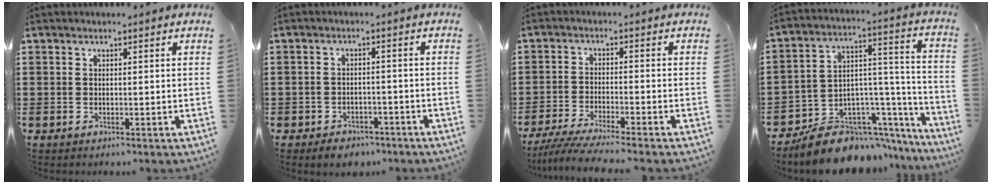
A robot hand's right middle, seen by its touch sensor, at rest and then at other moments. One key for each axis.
{"total": 2.4, "fx": -2.2, "fy": 0.9, "fz": 0.1, "tx": -0.008, "ty": 0.004, "tz": -0.048}
{"total": 4.6, "fx": -4.3, "fy": -0.2, "fz": 1.7, "tx": -0.049, "ty": -0.018, "tz": -0.089}
{"total": 10.5, "fx": -9.1, "fy": 4.5, "fz": 2.7, "tx": -0.042, "ty": 0.029, "tz": -0.163}